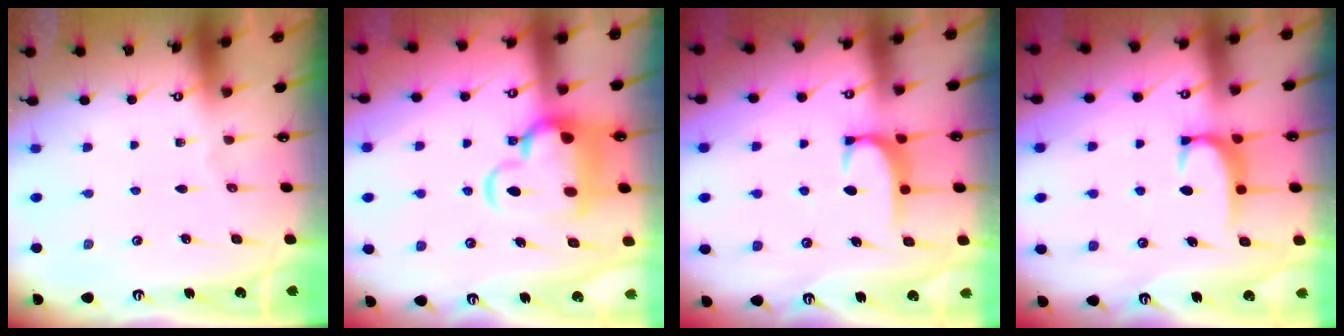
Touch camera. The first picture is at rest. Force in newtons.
{"total": 7.9, "press": 7.7, "slide": 1.9}
{"total": 1.6, "press": 1.6, "slide": 0.5}
{"total": 1.8, "press": 1.7, "slide": 0.5}